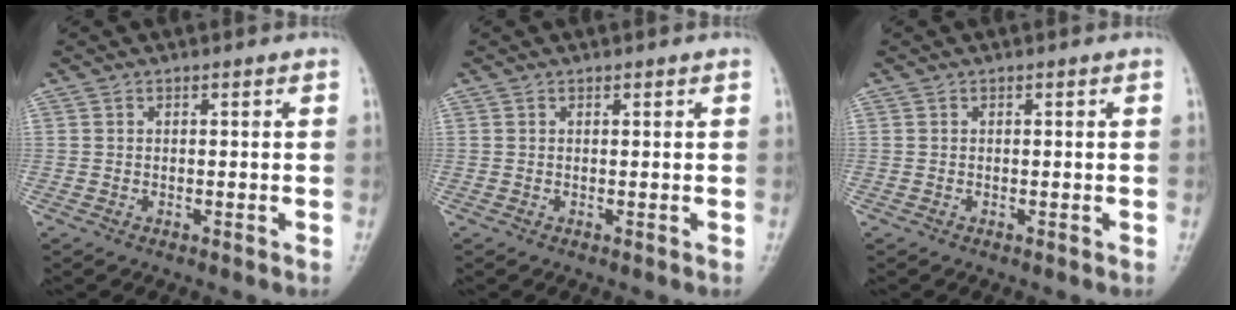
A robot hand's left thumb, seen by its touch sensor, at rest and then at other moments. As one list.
[{"total": 0.0}, {"total": 0.0}]